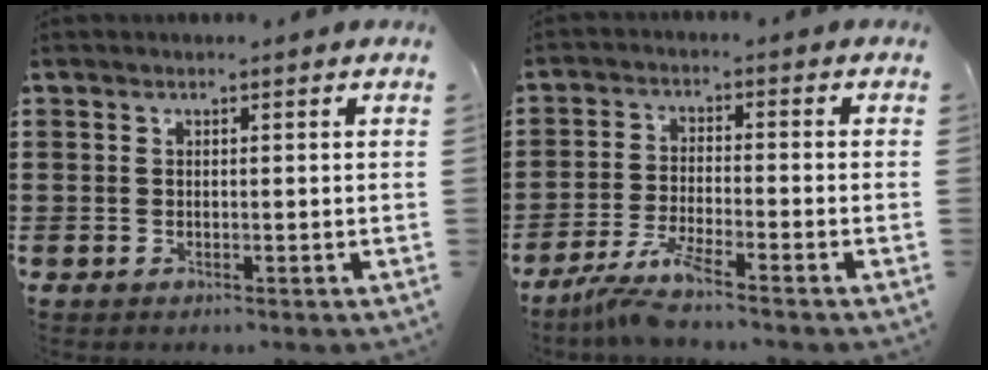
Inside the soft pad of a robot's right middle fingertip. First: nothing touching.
{"total": 5.1, "force": [-4.3, -0.2, 2.8], "torque": [-0.068, -0.018, -0.084]}